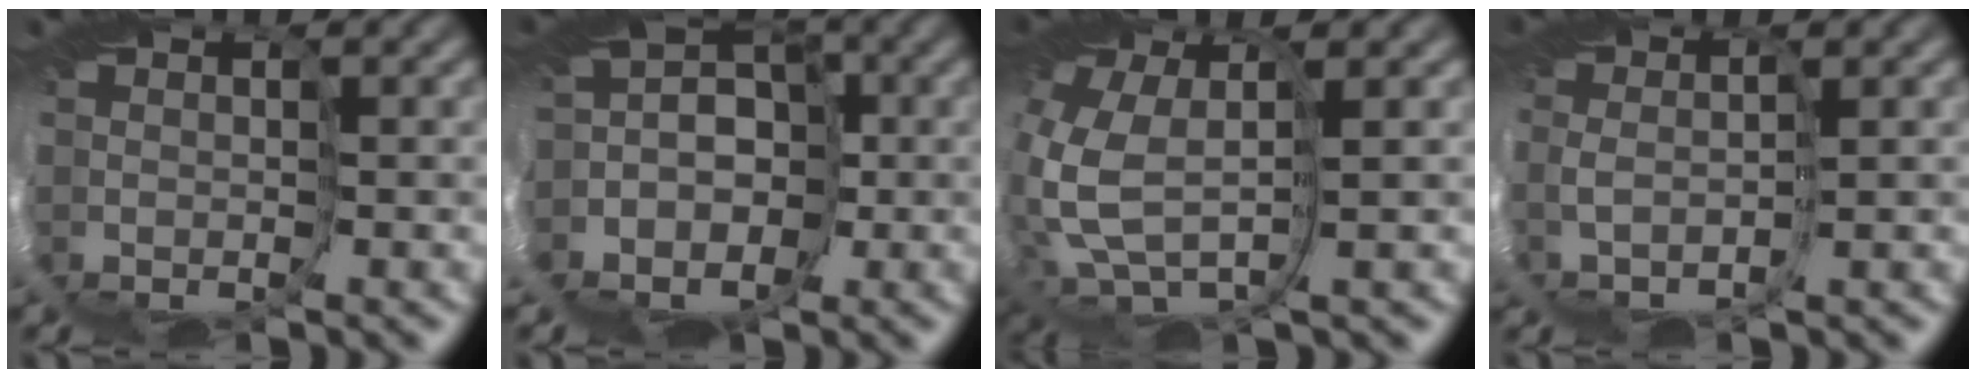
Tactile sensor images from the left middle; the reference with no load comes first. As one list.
[{"total": 6.9, "force": [-4.1, 5.0, 2.3], "torque": [-0.063, 0.014, -0.084]}, {"total": 4.7, "force": [-0.7, 1.6, 4.3], "torque": [-0.205, -0.016, 0.002]}, {"total": 1.6, "force": [-0.6, -1.4, 0.4], "torque": [-0.050, 0.014, -0.004]}]